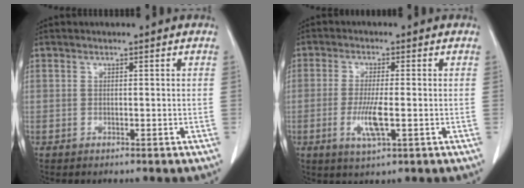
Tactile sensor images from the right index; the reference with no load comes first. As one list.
[{"total": 5.4, "force": [-1.4, 0.7, 5.2], "torque": [-0.109, -0.013, -0.023]}]